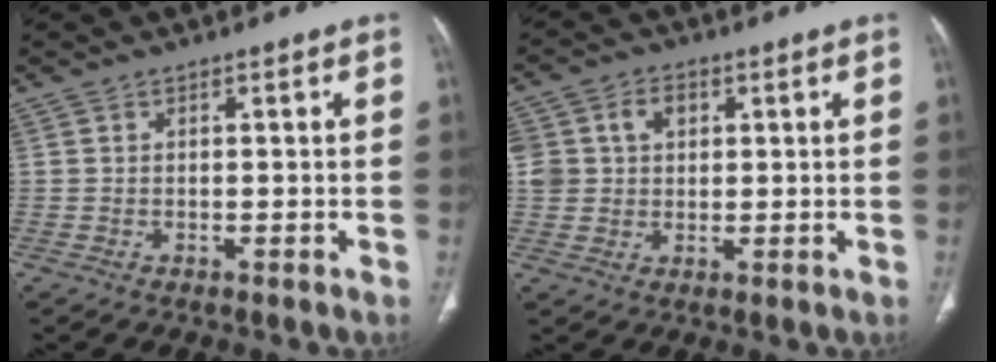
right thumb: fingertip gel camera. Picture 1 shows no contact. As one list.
[{"total": 7.6, "force": [2.0, 6.1, 4.0], "torque": [-0.061, 0.005, 0.042]}]